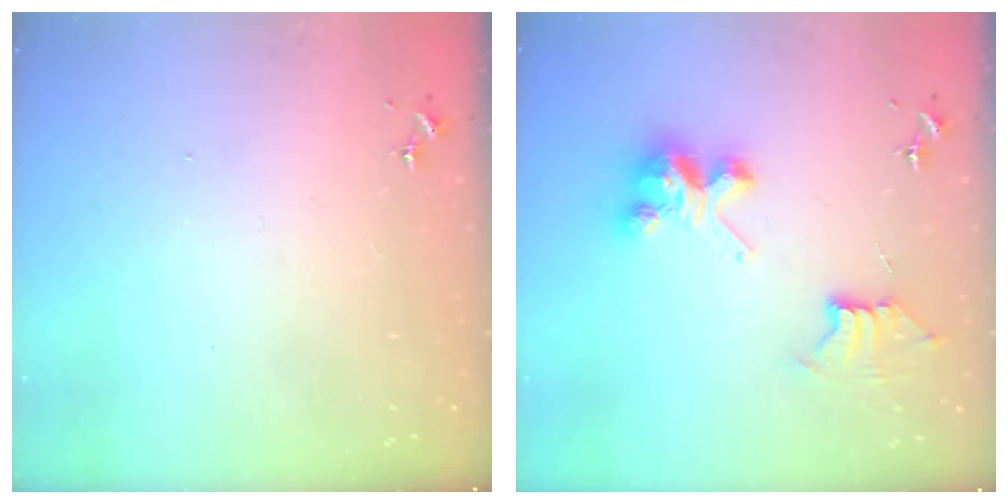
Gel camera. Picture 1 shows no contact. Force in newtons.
{"total": 9.7, "press": 9.6, "slide": 0.7}